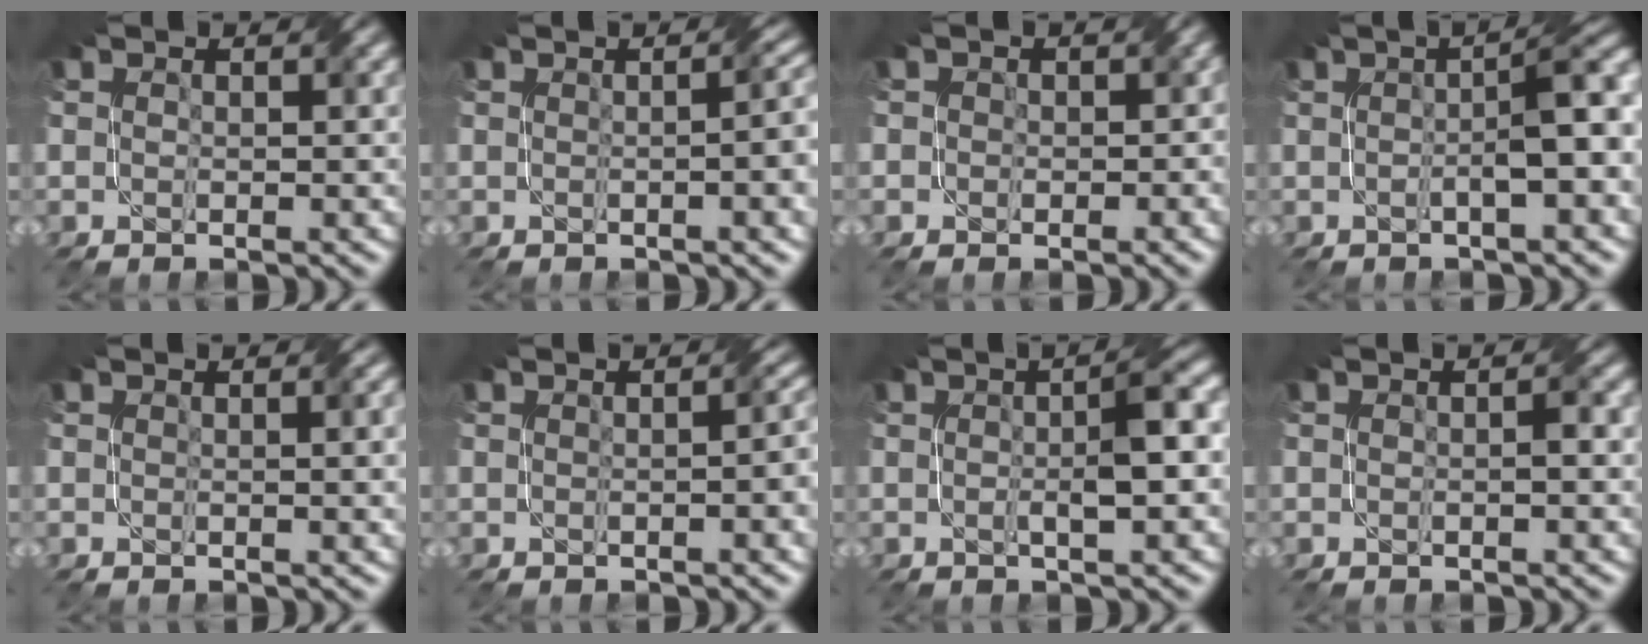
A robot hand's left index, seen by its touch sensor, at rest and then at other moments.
{"total": 5.0, "force": [0.1, 1.9, 4.6], "torque": [-0.029, 0.014, 0.004]}
{"total": 2.1, "force": [0.3, 2.0, 0.8], "torque": [0.003, 0.006, -0.007]}
{"total": 5.6, "force": [0.1, 1.0, 5.5], "torque": [-0.071, 0.016, -0.002]}
{"total": 2.6, "force": [0.6, 0.9, 2.4], "torque": [-0.022, 0.005, 0.009]}
{"total": 3.1, "force": [0.1, 1.0, 2.9], "torque": [-0.026, 0.010, 0.003]}
{"total": 4.2, "force": [0.2, 0.6, 4.2], "torque": [-0.064, 0.009, 0.002]}
{"total": 0.7, "force": [-0.2, 0.1, 0.7], "torque": [-0.013, 0.003, -0.001]}